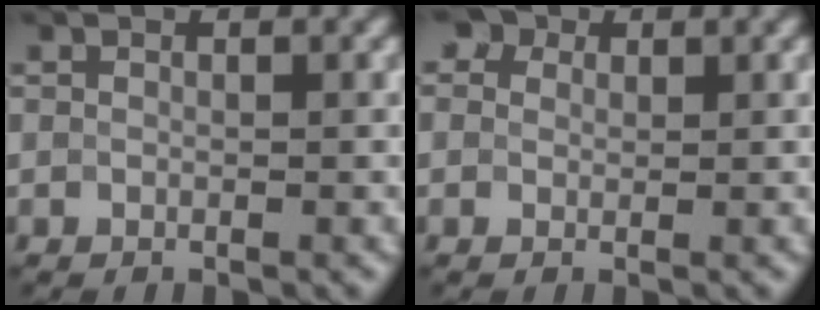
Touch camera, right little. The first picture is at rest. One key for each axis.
{"total": 4.1, "fx": 2.2, "fy": 2.8, "fz": 1.9, "tx": -0.027, "ty": 0.030, "tz": 0.001}